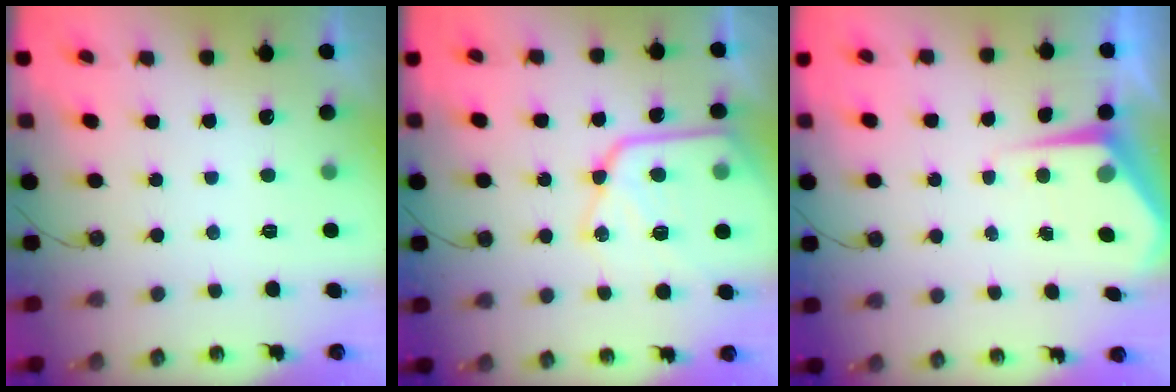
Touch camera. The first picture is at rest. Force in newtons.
{"total": 18.2, "press": 18.2, "slide": 1.7}
{"total": 4.9, "press": 4.9, "slide": 0.3}